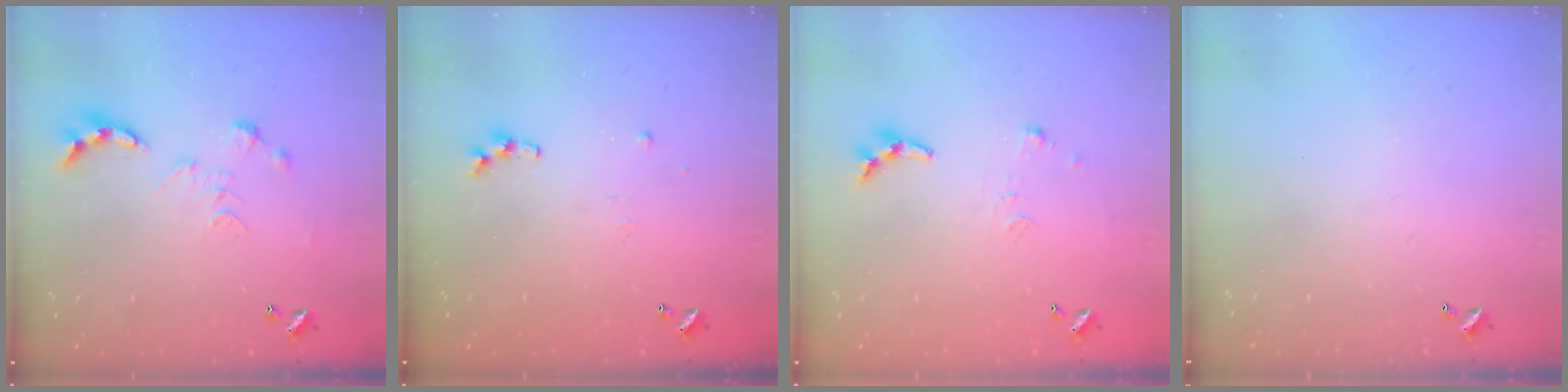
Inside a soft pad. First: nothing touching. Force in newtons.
{"total": 7.2, "press": 7.1, "slide": 0.7}
{"total": 6.2, "press": 6.2, "slide": 0.4}
{"total": 0.0}